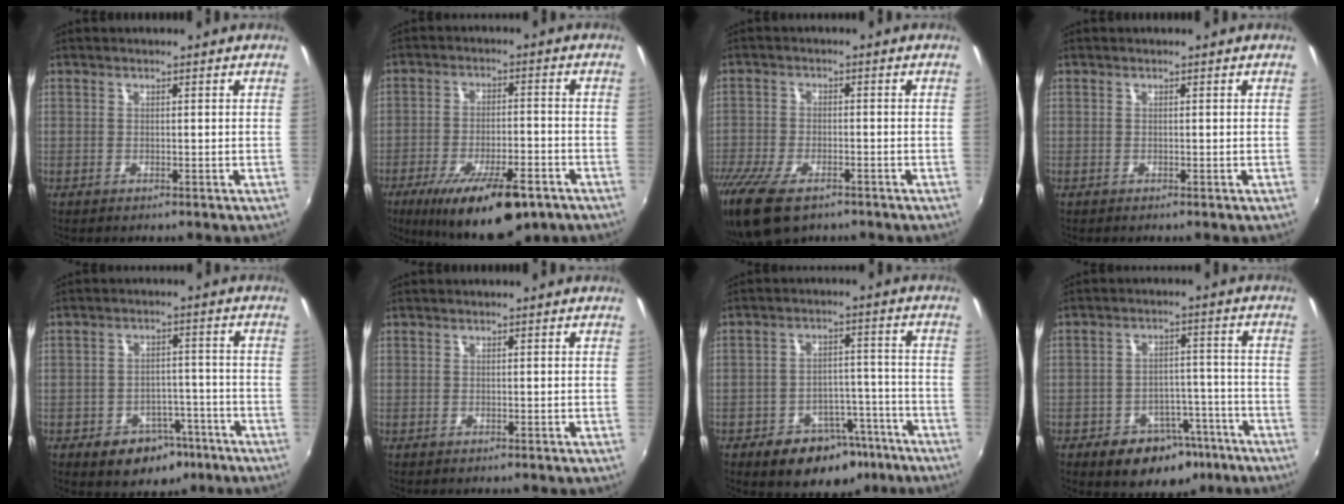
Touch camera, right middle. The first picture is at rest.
{"total": 17.3, "force": [-10.8, 5.5, 12.3], "torque": [-0.219, -0.036, -0.159]}
{"total": 11.1, "force": [-7.7, 4.8, 6.4], "torque": [-0.161, -0.039, -0.142]}
{"total": 0.0}
{"total": 9.0, "force": [-5.2, 6.4, 3.7], "torque": [-0.070, 0.022, -0.051]}
{"total": 0.0}
{"total": 12.8, "force": [-8.2, 8.1, 5.6], "torque": [-0.098, 0.025, -0.095]}
{"total": 11.9, "force": [-7.3, 7.8, 5.2], "torque": [-0.091, 0.026, -0.081]}